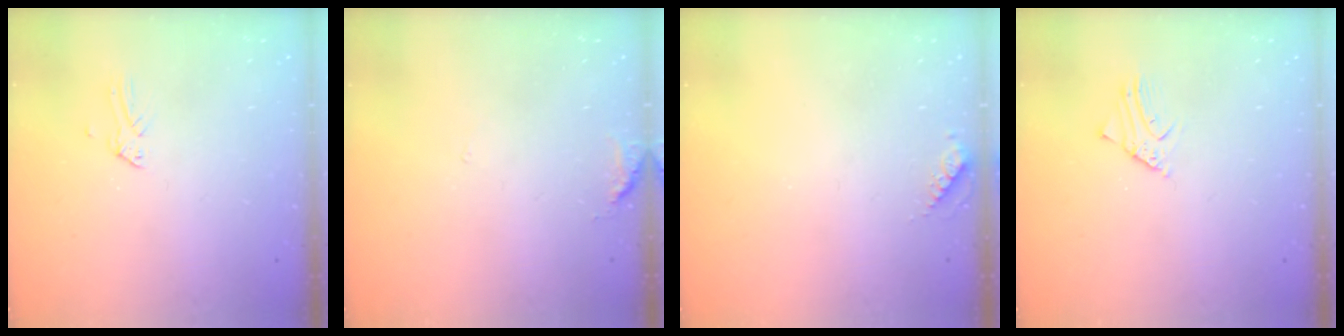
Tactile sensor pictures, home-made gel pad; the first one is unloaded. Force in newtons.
{"total": 6.0, "press": 5.9, "slide": 0.7}
{"total": 4.7, "press": 4.6, "slide": 0.6}
{"total": 2.6, "press": 2.6, "slide": 0.3}